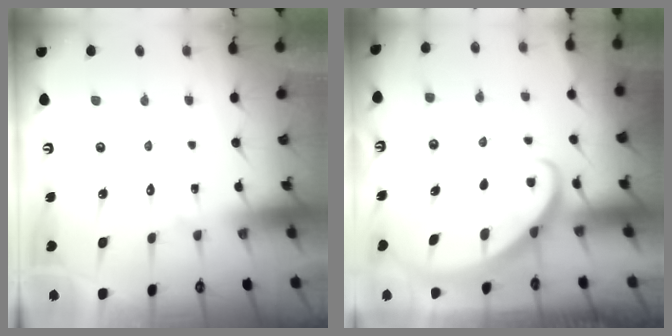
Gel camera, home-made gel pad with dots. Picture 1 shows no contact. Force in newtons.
{"total": 2.8, "press": 2.8, "slide": 0.1}